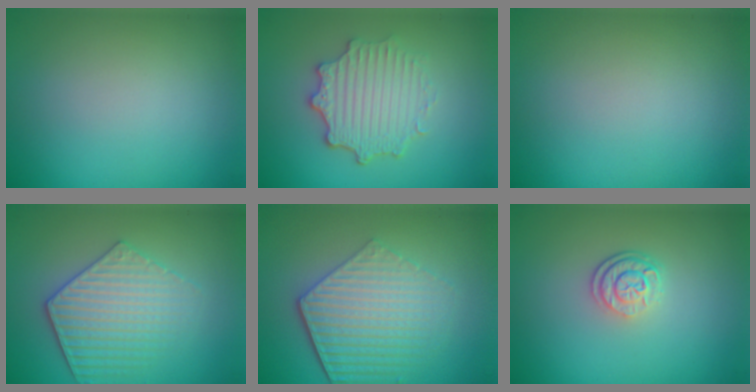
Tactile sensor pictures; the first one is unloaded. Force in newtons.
{"total": 4.6, "press": 3.6, "slide": 2.8}
{"total": 0.0}
{"total": 4.1, "press": 3.8, "slide": 1.4}
{"total": 6.3, "press": 4.6, "slide": 4.4}
{"total": 2.6, "press": 1.9, "slide": 1.8}